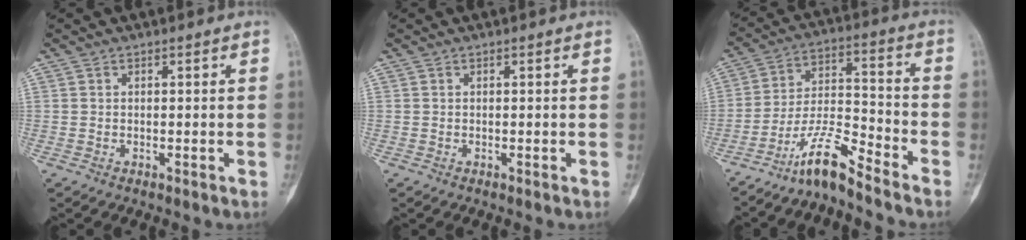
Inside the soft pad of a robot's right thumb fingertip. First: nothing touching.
{"total": 0.0}
{"total": 9.3, "force": [-7.9, 0.7, 4.9], "torque": [-0.098, 0.074, -0.151]}